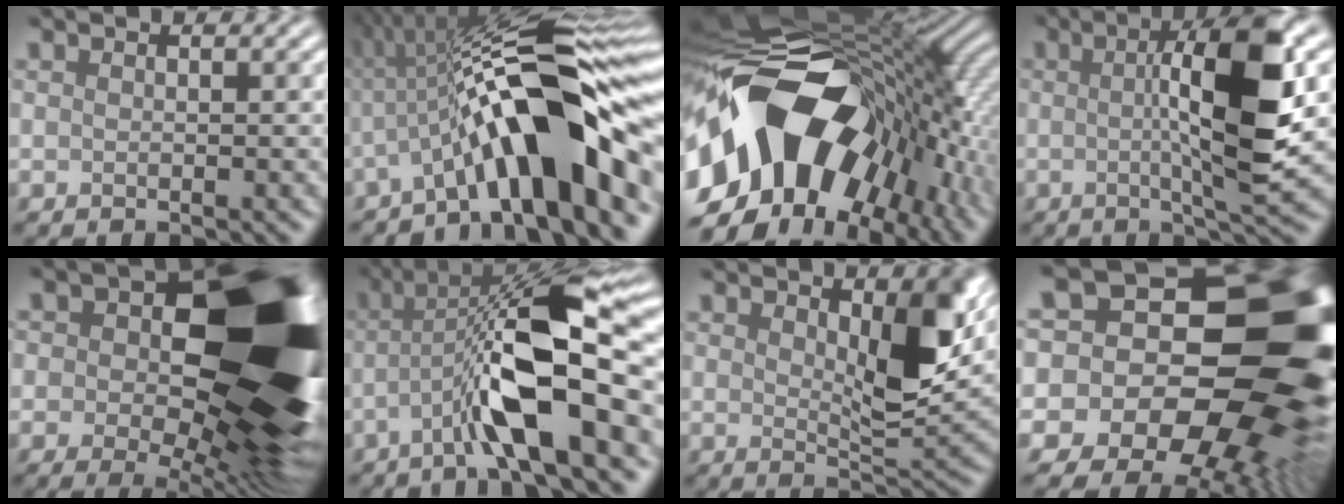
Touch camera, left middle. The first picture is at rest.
{"total": 12.7, "force": [-3.6, 2.1, 12.0], "torque": [-0.197, 0.019, -0.033]}
{"total": 17.5, "force": [-6.2, 11.1, 11.9], "torque": [-0.260, -0.014, -0.075]}
{"total": 8.4, "force": [0.0, 0.6, 8.4], "torque": [-0.134, -0.010, 0.034]}
{"total": 18.0, "force": [1.5, 9.3, 15.3], "torque": [-0.198, -0.007, 0.038]}
{"total": 9.8, "force": [-3.1, 1.5, 9.2], "torque": [-0.180, 0.007, -0.030]}
{"total": 5.2, "force": [1.6, 0.8, 4.9], "torque": [-0.091, -0.017, 0.061]}
{"total": 21.2, "force": [0.6, 16.3, 13.4], "torque": [-0.215, 0.033, -0.002]}